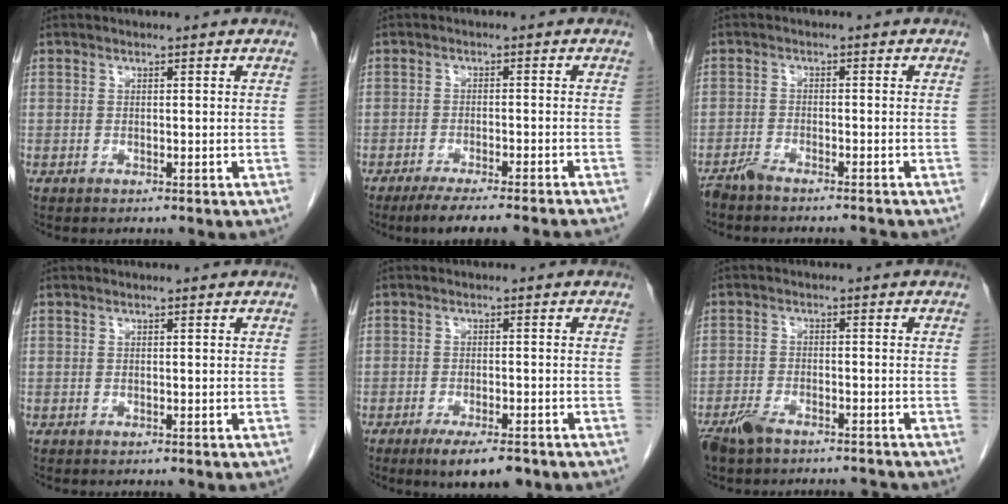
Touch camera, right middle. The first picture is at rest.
{"total": 10.2, "force": [-8.8, -0.2, 5.2], "torque": [-0.054, -0.022, -0.128]}
{"total": 3.9, "force": [-3.7, -0.1, 1.2], "torque": [-0.019, -0.006, -0.063]}
{"total": 0.0}
{"total": 6.3, "force": [-4.4, 1.6, 4.3], "torque": [-0.063, -0.010, -0.066]}
{"total": 6.6, "force": [-5.6, 1.8, 2.8], "torque": [-0.055, -0.008, -0.098]}